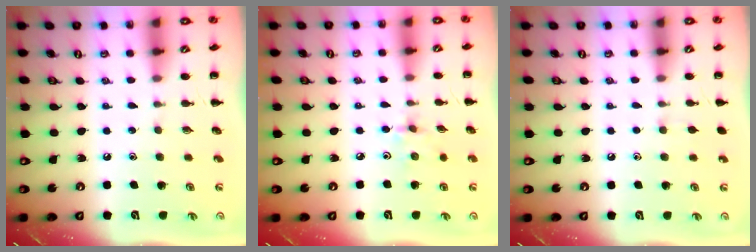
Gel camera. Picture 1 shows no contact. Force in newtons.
{"total": 2.9, "press": 2.7, "slide": 0.9}
{"total": 3.3, "press": 3.0, "slide": 1.5}